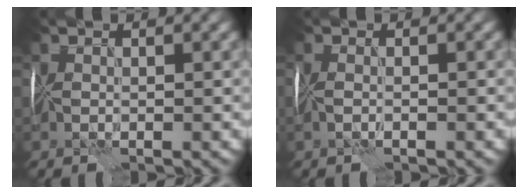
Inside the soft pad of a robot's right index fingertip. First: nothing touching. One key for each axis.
{"total": 0.8, "fx": -0.2, "fy": 0.1, "fz": 0.7, "tx": -0.014, "ty": -0.002, "tz": -0.008}